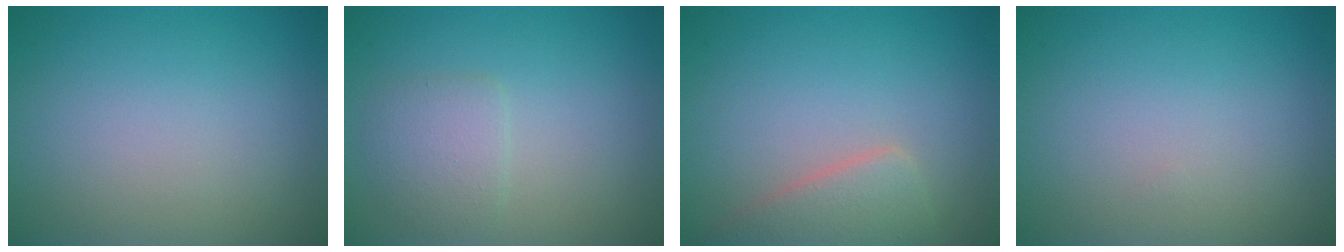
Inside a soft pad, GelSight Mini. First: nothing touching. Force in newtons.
{"total": 2.2, "press": 2.2, "slide": 0.1}
{"total": 3.6, "press": 3.5, "slide": 0.2}
{"total": 0.0}